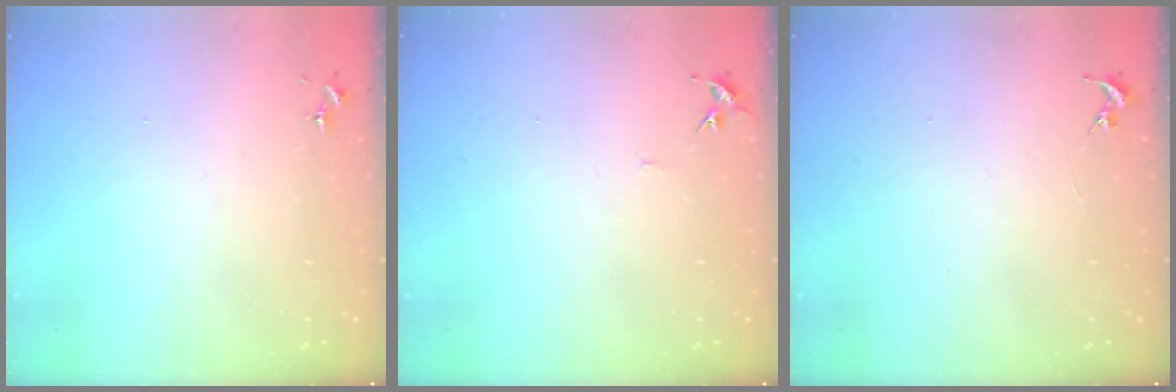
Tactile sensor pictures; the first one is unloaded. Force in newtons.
{"total": 4.5, "press": 4.5, "slide": 0.5}
{"total": 0.0}